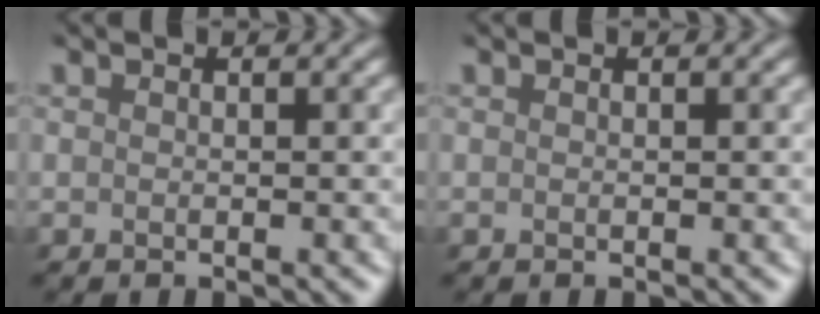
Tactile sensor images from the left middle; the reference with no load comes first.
{"total": 0.0}